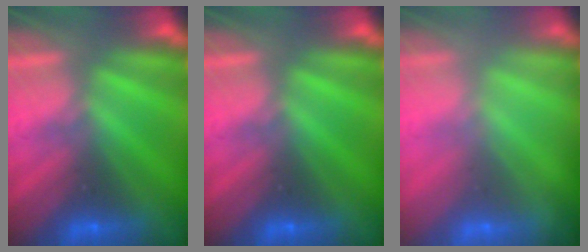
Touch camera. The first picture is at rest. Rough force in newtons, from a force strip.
{"total": 0.0}
{"total": 1.3}